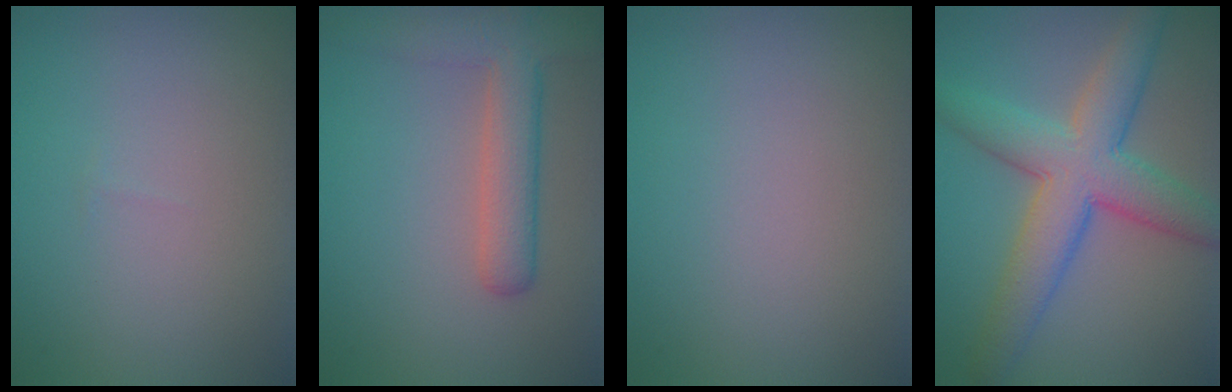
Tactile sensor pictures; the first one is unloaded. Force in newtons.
{"total": 4.3, "press": 4.3, "slide": 0.2}
{"total": 0.0}
{"total": 7.4, "press": 7.3, "slide": 0.1}